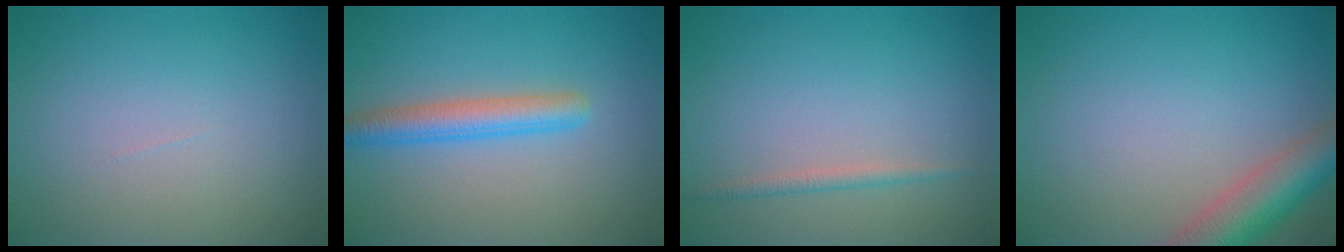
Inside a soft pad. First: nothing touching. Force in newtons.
{"total": 3.3, "press": 3.3, "slide": 0.0}
{"total": 1.1, "press": 1.1, "slide": 0.1}
{"total": 5.6, "press": 5.6, "slide": 0.3}